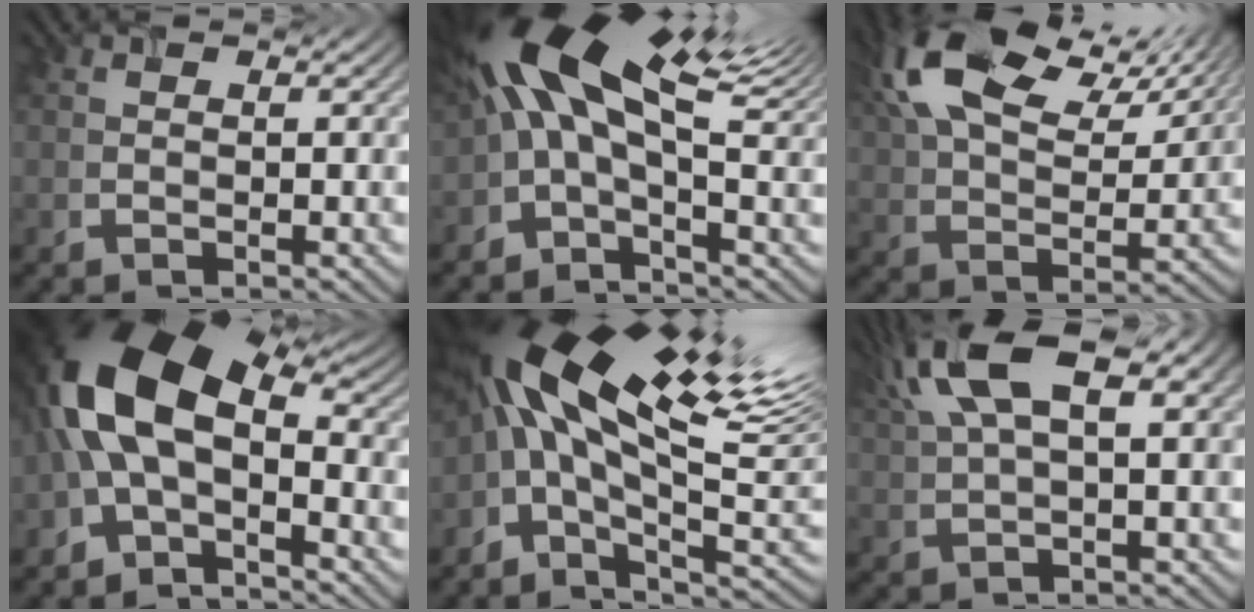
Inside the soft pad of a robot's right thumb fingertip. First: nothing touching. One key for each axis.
{"total": 14.5, "fx": 3.5, "fy": 5.8, "fz": 12.8, "tx": -0.255, "ty": 0.020, "tz": 0.056}
{"total": 16.5, "fx": 8.9, "fy": 7.9, "fz": 11.4, "tx": -0.245, "ty": 0.029, "tz": 0.154}
{"total": 13.7, "fx": -1.3, "fy": 7.6, "fz": 11.3, "tx": -0.243, "ty": 0.018, "tz": -0.035}
{"total": 19.0, "fx": 3.6, "fy": 8.2, "fz": 16.8, "tx": -0.304, "ty": 0.000, "tz": 0.077}
{"total": 11.3, "fx": 4.5, "fy": 4.0, "fz": 9.5, "tx": -0.202, "ty": 0.020, "tz": 0.088}